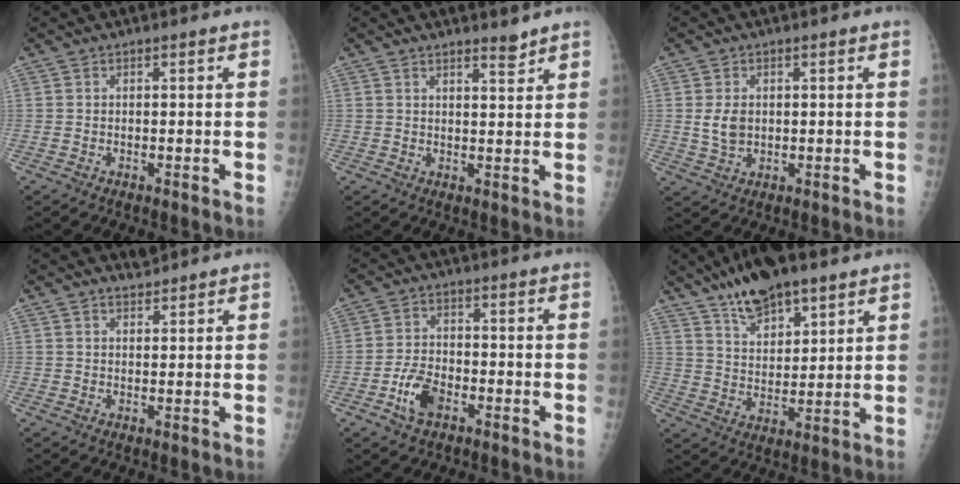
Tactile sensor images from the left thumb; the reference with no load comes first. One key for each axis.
{"total": 2.6, "fx": 2.3, "fy": 0.3, "fz": 1.1, "tx": -0.012, "ty": -0.021, "tz": 0.035}
{"total": 4.0, "fx": 0.4, "fy": 2.9, "fz": 2.7, "tx": -0.043, "ty": -0.005, "tz": 0.013}
{"total": 1.6, "fx": 1.5, "fy": 0.4, "fz": -0.1, "tx": 0.011, "ty": -0.015, "tz": 0.025}
{"total": 6.1, "fx": -3.1, "fy": 3.6, "fz": 3.8, "tx": -0.069, "ty": 0.016, "tz": -0.058}
{"total": 12.2, "fx": 8.9, "fy": 4.6, "fz": 7.0, "tx": -0.097, "ty": -0.040, "tz": 0.160}